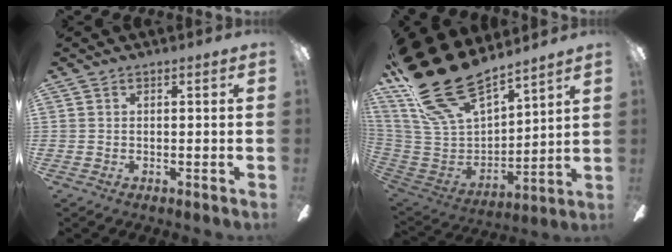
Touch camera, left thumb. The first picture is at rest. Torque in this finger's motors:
{"motor_torque": [2.26, 2.28, 1.55, -1.22, 0.26]}